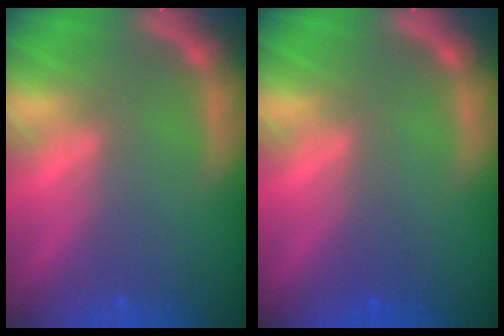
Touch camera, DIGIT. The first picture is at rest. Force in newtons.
{"total": 1.0}